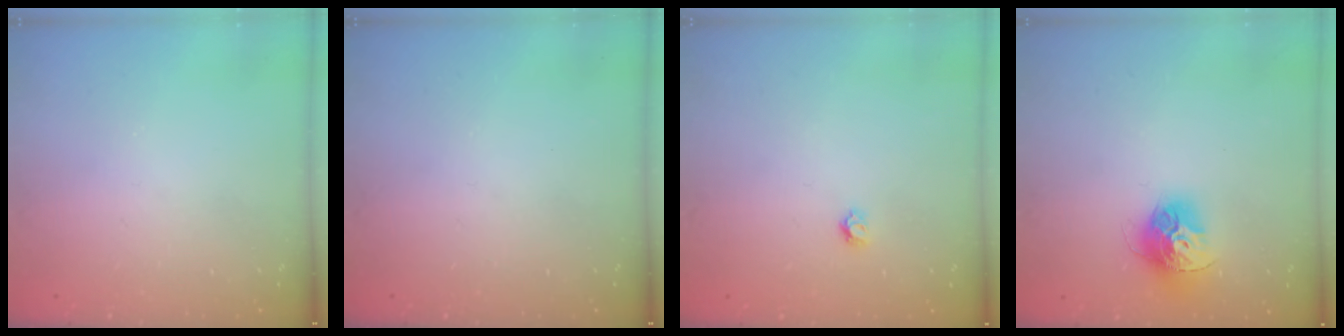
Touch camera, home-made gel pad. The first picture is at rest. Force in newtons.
{"total": 0.0}
{"total": 3.7, "press": 3.6, "slide": 0.4}
{"total": 13.8, "press": 13.8, "slide": 1.3}